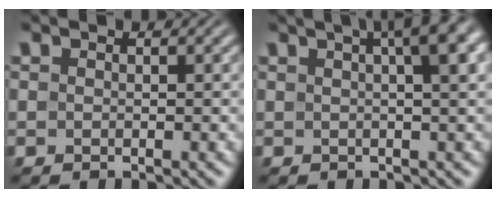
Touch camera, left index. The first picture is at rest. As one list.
[{"total": 6.7, "force": [2.6, 1.8, 5.9], "torque": [-0.045, 0.027, 0.024]}]